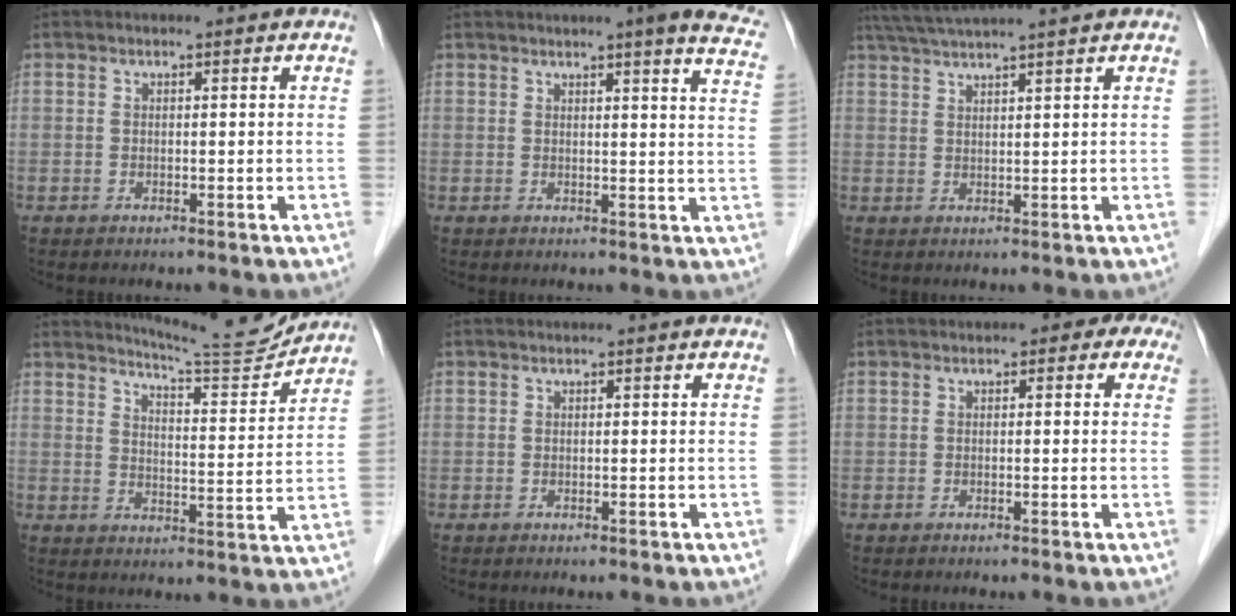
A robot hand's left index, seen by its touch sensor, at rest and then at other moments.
{"total": 13.3, "force": [11.0, 1.0, 7.4], "torque": [-0.079, -0.020, 0.103]}
{"total": 8.0, "force": [7.0, -1.3, 3.7], "torque": [-0.064, 0.029, 0.110]}
{"total": 9.8, "force": [9.7, -0.7, 1.1], "torque": [-0.028, -0.022, 0.140]}
{"total": 0.0}
{"total": 2.6, "force": [0.8, 1.8, 1.7], "torque": [-0.004, 0.017, -0.002]}